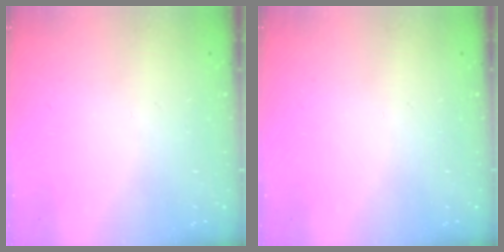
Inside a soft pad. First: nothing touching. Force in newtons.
{"total": 0.0}